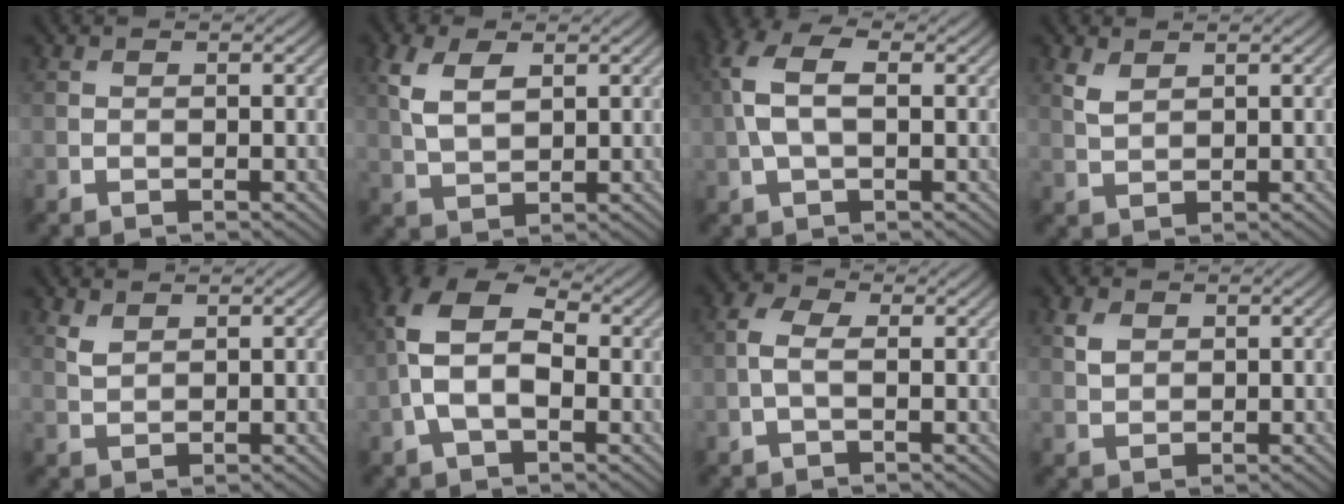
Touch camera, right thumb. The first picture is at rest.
{"total": 5.6, "force": [1.9, 3.1, 4.2], "torque": [-0.108, 0.003, 0.038]}
{"total": 6.5, "force": [0.6, 3.4, 5.6], "torque": [-0.139, 0.015, 0.005]}
{"total": 2.2, "force": [1.4, 1.1, 1.4], "torque": [-0.042, -0.001, 0.032]}
{"total": 1.7, "force": [1.2, 0.8, 1.0], "torque": [-0.029, -0.002, 0.029]}
{"total": 9.2, "force": [-0.5, 5.4, 7.4], "torque": [-0.167, 0.017, -0.023]}
{"total": 2.7, "force": [-0.2, 1.4, 2.3], "torque": [-0.057, 0.005, -0.011]}
{"total": 2.4, "force": [1.0, 1.7, 1.4], "torque": [-0.035, 0.000, 0.021]}